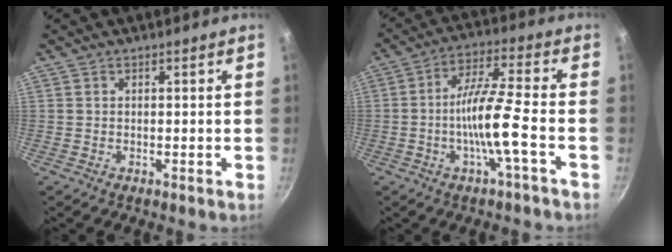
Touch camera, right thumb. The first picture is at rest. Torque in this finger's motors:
{"motor_torque": [2.98, 1.12, 1.63, -1.15, 0.57]}